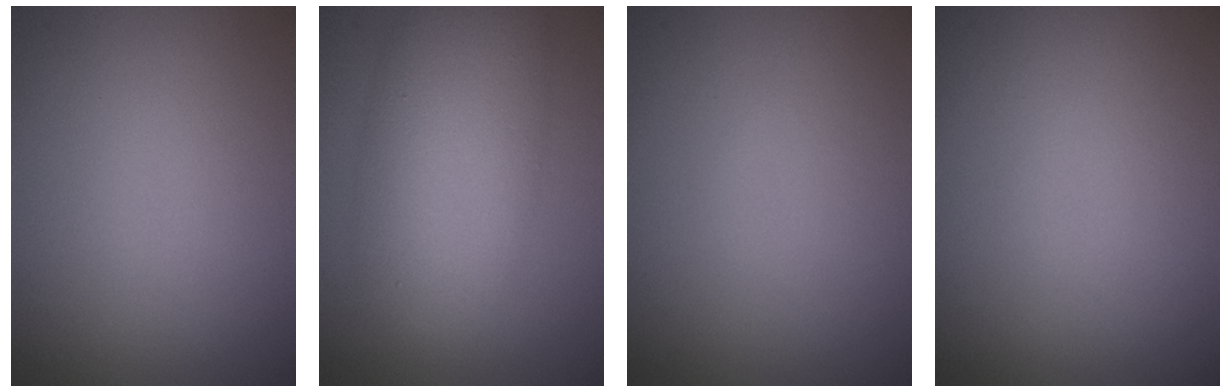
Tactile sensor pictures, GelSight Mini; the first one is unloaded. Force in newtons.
{"total": 7.5, "press": 7.5, "slide": 0.3}
{"total": 0.0}
{"total": 0.0}